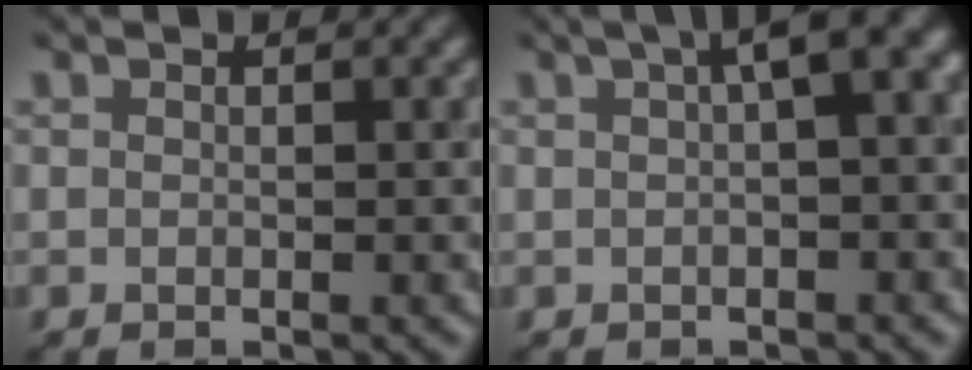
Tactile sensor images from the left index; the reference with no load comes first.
{"total": 4.6, "force": [1.4, 1.3, 4.2], "torque": [-0.046, 0.018, 0.013]}